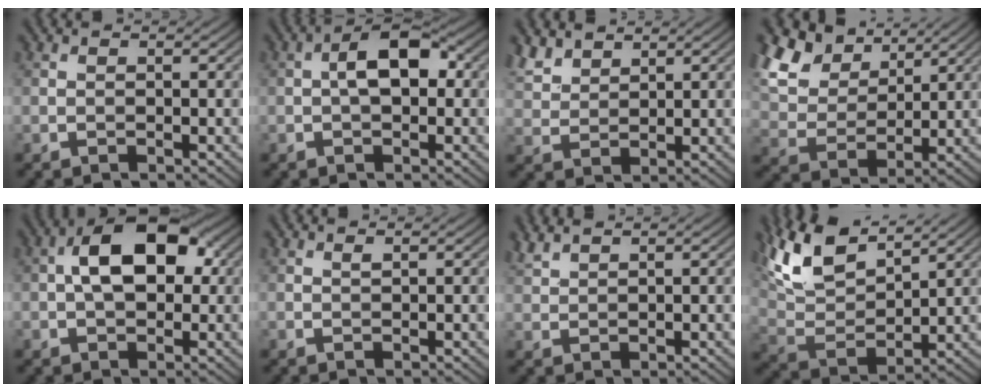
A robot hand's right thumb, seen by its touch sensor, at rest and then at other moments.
{"total": 5.4, "force": [0.3, 2.9, 4.6], "torque": [-0.069, 0.008, -0.003]}
{"total": 4.7, "force": [3.6, 2.2, 2.0], "torque": [-0.055, 0.006, 0.081]}
{"total": 13.0, "force": [7.9, 7.6, 7.0], "torque": [-0.215, 0.024, 0.146]}
{"total": 9.5, "force": [1.4, 5.5, 7.6], "torque": [-0.123, 0.016, 0.012]}
{"total": 0.6, "force": [0.4, 0.1, 0.3], "torque": [-0.007, -0.002, 0.008]}
{"total": 2.3, "force": [2.1, 0.5, 0.9], "torque": [-0.025, 0.005, 0.051]}
{"total": 12.3, "force": [8.3, 4.6, 7.9], "torque": [-0.205, 0.015, 0.164]}